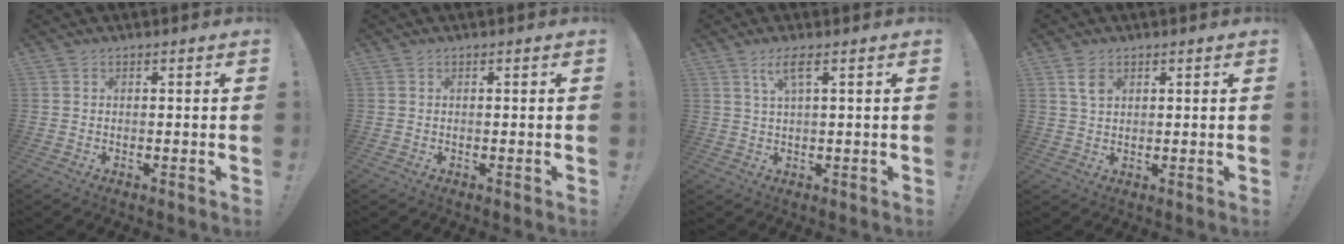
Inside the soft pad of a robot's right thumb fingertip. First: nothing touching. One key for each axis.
{"total": 0.0}
{"total": 4.6, "fx": 2.1, "fy": 0.4, "fz": 4.0, "tx": -0.075, "ty": 0.000, "tz": 0.032}
{"total": 3.8, "fx": 1.9, "fy": 2.3, "fz": 2.3, "tx": -0.037, "ty": -0.004, "tz": 0.036}